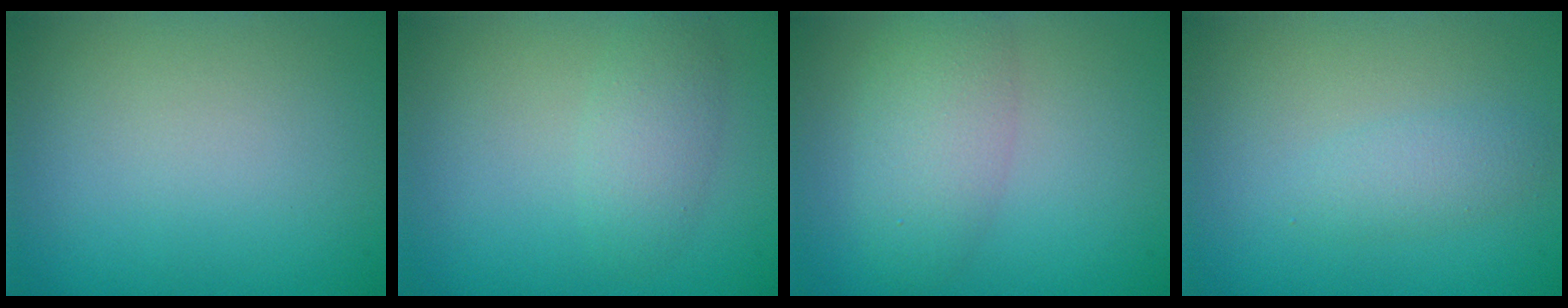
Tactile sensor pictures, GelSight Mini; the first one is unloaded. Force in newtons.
{"total": 2.4, "press": 2.4, "slide": 0.1}
{"total": 3.9, "press": 3.9, "slide": 0.2}
{"total": 1.8, "press": 1.8, "slide": 0.0}